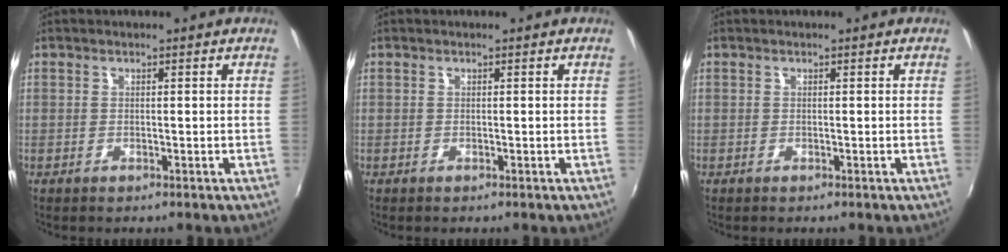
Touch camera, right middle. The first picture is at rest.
{"total": 0.0}
{"total": 0.0}